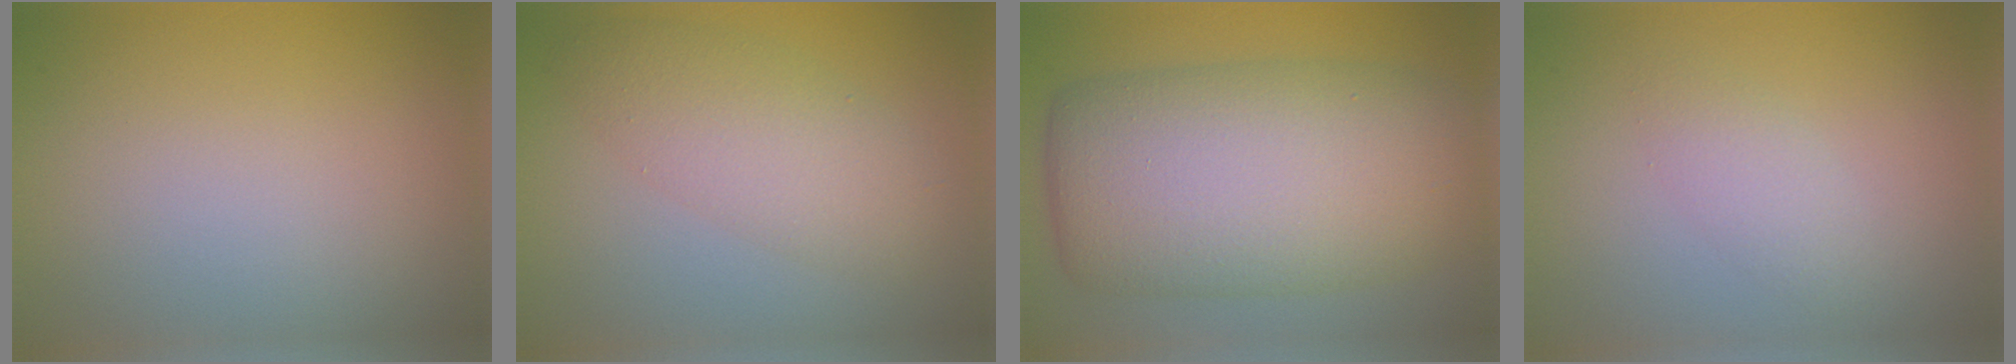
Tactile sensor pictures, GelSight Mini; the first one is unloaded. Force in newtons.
{"total": 4.9, "press": 4.9, "slide": 0.1}
{"total": 13.3, "press": 13.3, "slide": 0.3}
{"total": 1.8, "press": 1.8, "slide": 0.0}